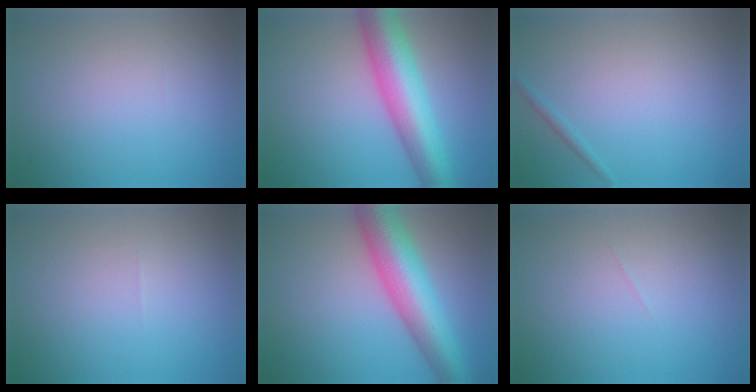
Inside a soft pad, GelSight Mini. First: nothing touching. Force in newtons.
{"total": 8.5, "press": 8.5, "slide": 0.3}
{"total": 0.8, "press": 0.8, "slide": 0.0}
{"total": 0.0}
{"total": 9.0, "press": 9.0, "slide": 0.3}
{"total": 0.0}